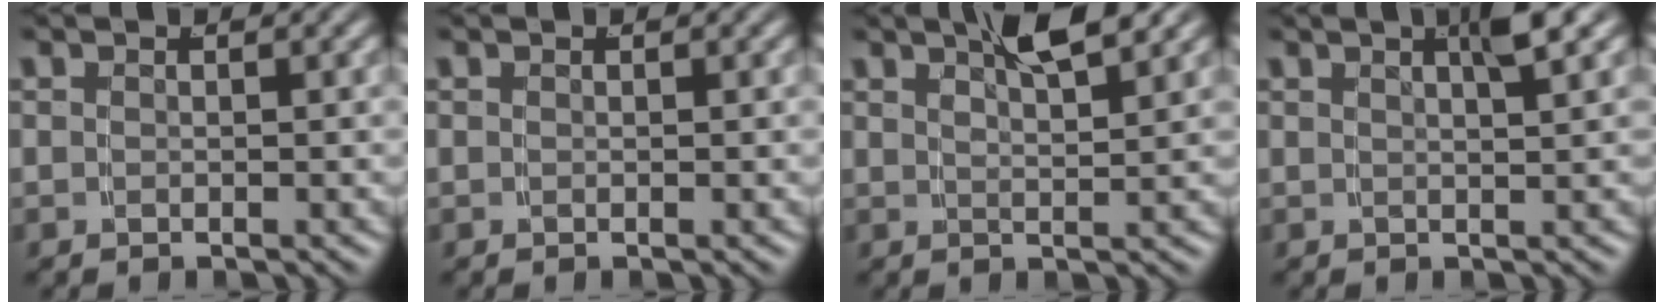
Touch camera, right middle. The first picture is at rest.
{"total": 0.0}
{"total": 3.9, "force": [3.0, 0.0, 2.5], "torque": [-0.032, 0.014, 0.049]}
{"total": 2.7, "force": [1.6, -0.2, 2.2], "torque": [-0.031, 0.016, 0.021]}